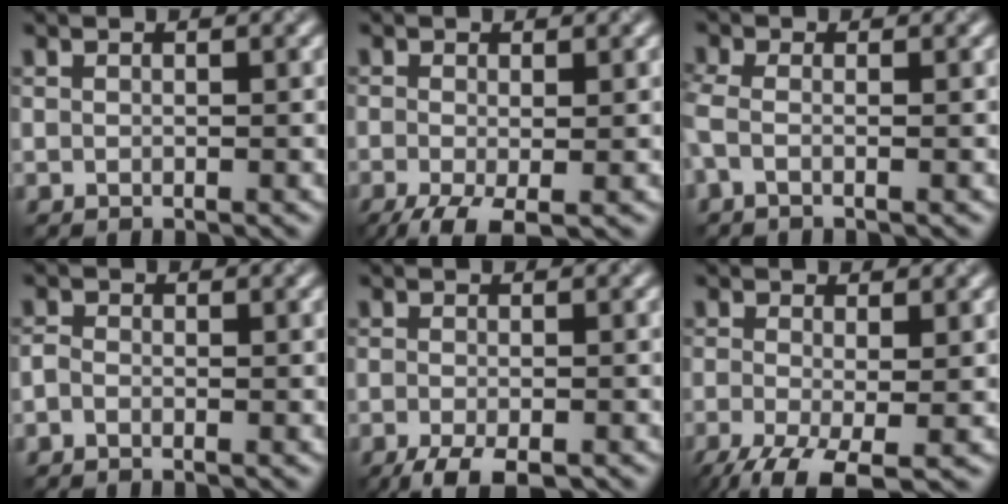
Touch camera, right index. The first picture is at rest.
{"total": 4.5, "force": [-2.2, 1.5, 3.6], "torque": [-0.076, -0.009, -0.044]}
{"total": 1.8, "force": [-0.6, 0.7, 1.5], "torque": [-0.037, -0.009, -0.020]}
{"total": 1.0, "force": [-0.6, 0.6, 0.5], "torque": [-0.011, 0.001, -0.016]}
{"total": 4.3, "force": [-2.9, 1.3, 2.9], "torque": [-0.050, -0.009, -0.052]}
{"total": 6.9, "force": [-3.5, 2.4, 5.4], "torque": [-0.117, -0.022, -0.064]}